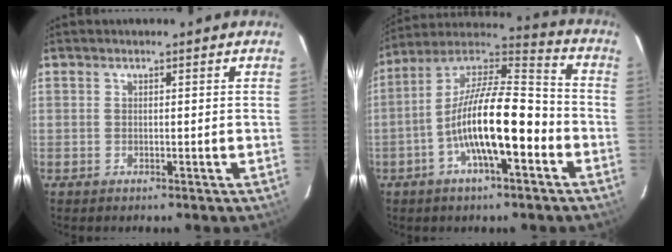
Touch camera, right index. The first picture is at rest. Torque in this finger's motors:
{"motor_torque": [0.84, -0.31, 1.05, 0.21]}